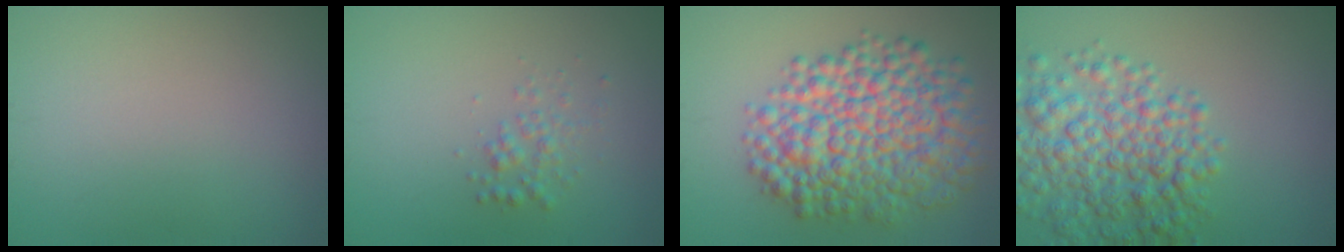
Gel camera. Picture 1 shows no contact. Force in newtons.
{"total": 1.5, "press": 1.5, "slide": 0.1}
{"total": 10.5, "press": 10.5, "slide": 0.2}
{"total": 7.3, "press": 7.3, "slide": 0.3}